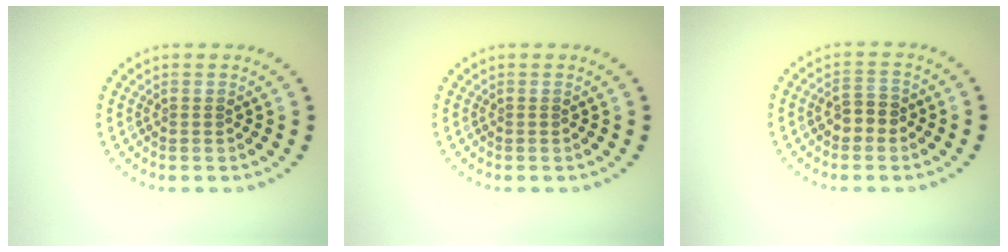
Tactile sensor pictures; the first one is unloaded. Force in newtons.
{"total": 0.0}
{"total": 2.1, "press": 2.0, "slide": 0.4}